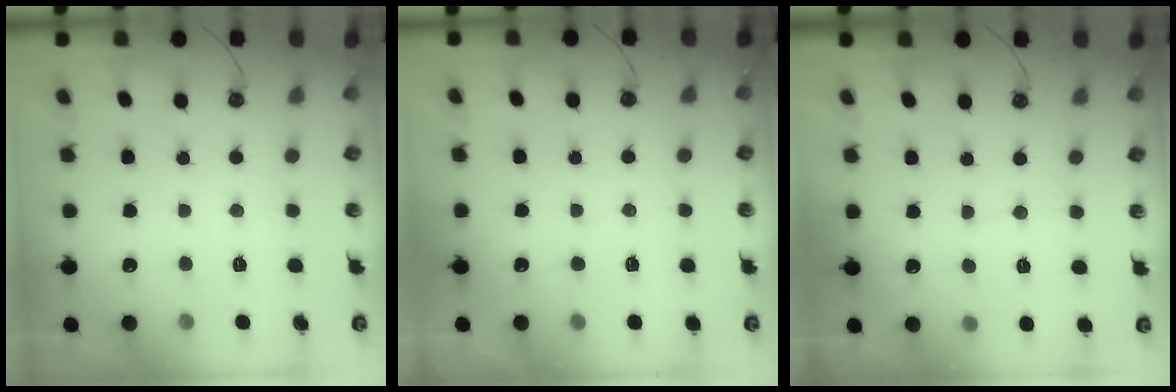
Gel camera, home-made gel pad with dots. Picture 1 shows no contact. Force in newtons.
{"total": 2.7, "press": 2.6, "slide": 0.3}
{"total": 2.4, "press": 2.4, "slide": 0.3}